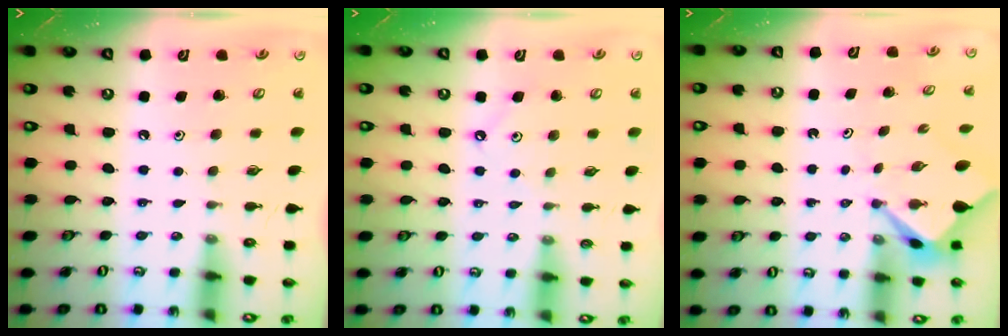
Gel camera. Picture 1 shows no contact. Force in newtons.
{"total": 4.9, "press": 4.8, "slide": 0.7}
{"total": 2.6, "press": 2.6, "slide": 0.3}